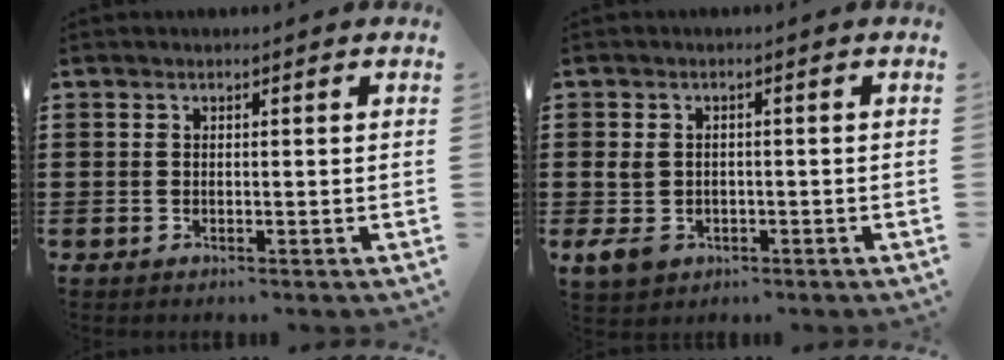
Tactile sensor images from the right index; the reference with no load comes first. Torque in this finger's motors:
{"motor_torque": [0.99, 0.97, 0.11, 0.03]}